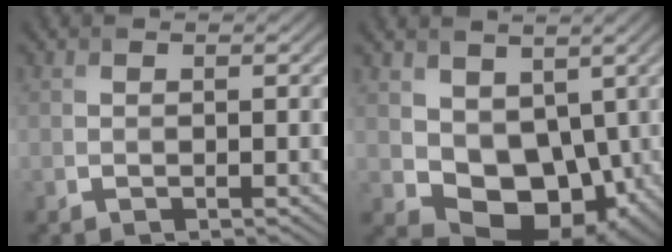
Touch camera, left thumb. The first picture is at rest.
{"total": 8.7, "force": [1.0, 6.5, 5.7], "torque": [-0.104, -0.026, 0.021]}